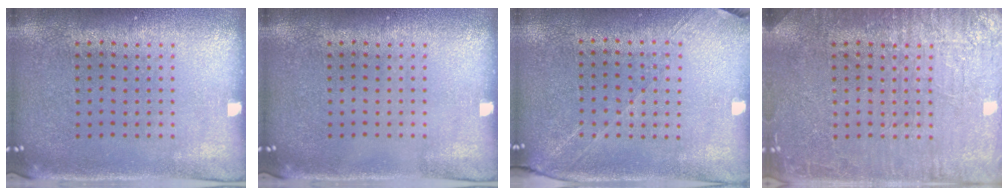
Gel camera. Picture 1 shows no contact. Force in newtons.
{"total": 0.0}
{"total": 1.3, "press": 1.2, "slide": 0.6}
{"total": 5.7, "press": 5.7, "slide": 0.8}